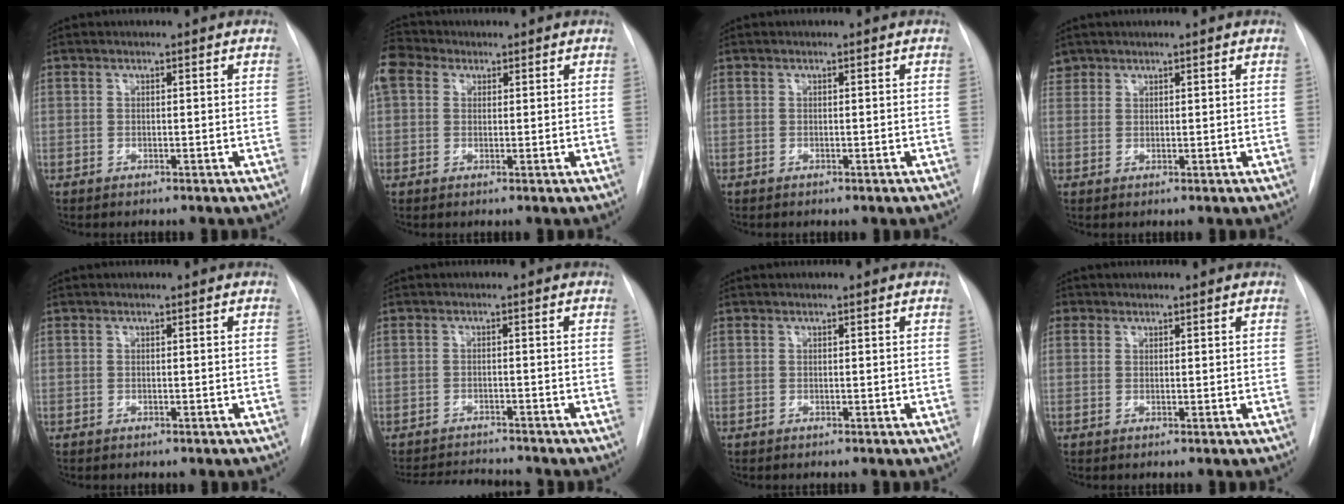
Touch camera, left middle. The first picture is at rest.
{"total": 6.5, "force": [3.4, 4.6, 3.1], "torque": [-0.088, 0.038, 0.070]}
{"total": 0.0}
{"total": 1.9, "force": [1.5, 1.1, -0.2], "torque": [0.007, 0.011, 0.027]}
{"total": 0.6, "force": [-0.5, 0.2, 0.3], "torque": [-0.008, -0.001, -0.006]}
{"total": 6.7, "force": [-6.6, 0.3, 1.4], "torque": [-0.019, -0.004, -0.100]}
{"total": 0.0}
{"total": 1.1, "force": [0.5, 1.0, 0.1], "torque": [0.008, 0.002, 0.004]}